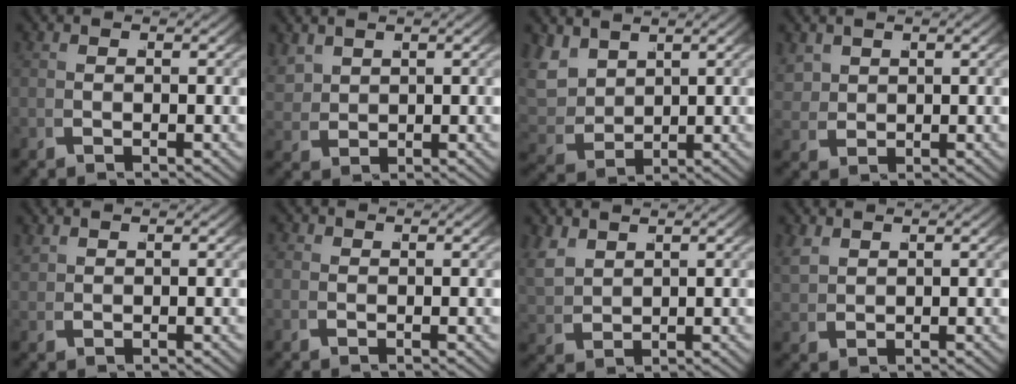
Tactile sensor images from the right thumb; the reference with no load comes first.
{"total": 2.2, "force": [1.7, 1.1, 1.0], "torque": [-0.024, 0.000, 0.043]}
{"total": 5.9, "force": [1.2, 4.5, 3.6], "torque": [-0.100, -0.018, 0.034]}
{"total": 2.1, "force": [1.4, 1.2, 0.9], "torque": [-0.021, -0.005, 0.038]}
{"total": 1.1, "force": [1.1, -0.2, 0.2], "torque": [0.002, 0.009, 0.025]}
{"total": 0.7, "force": [0.3, 0.6, 0.2], "torque": [-0.004, -0.001, 0.005]}
{"total": 2.7, "force": [1.6, 1.5, 1.5], "torque": [-0.040, -0.004, 0.045]}
{"total": 1.7, "force": [1.4, 0.5, 0.6], "torque": [-0.014, 0.005, 0.038]}